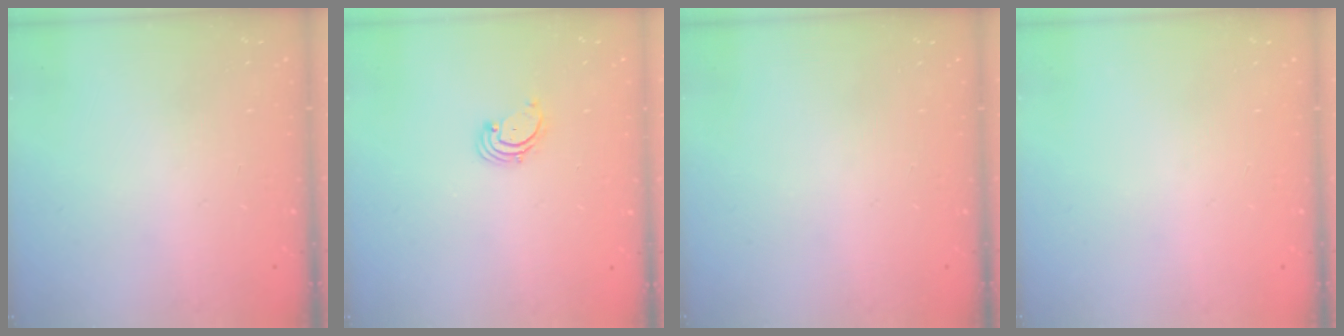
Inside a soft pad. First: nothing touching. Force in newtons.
{"total": 1.7, "press": 1.6, "slide": 0.2}
{"total": 0.0}
{"total": 0.0}